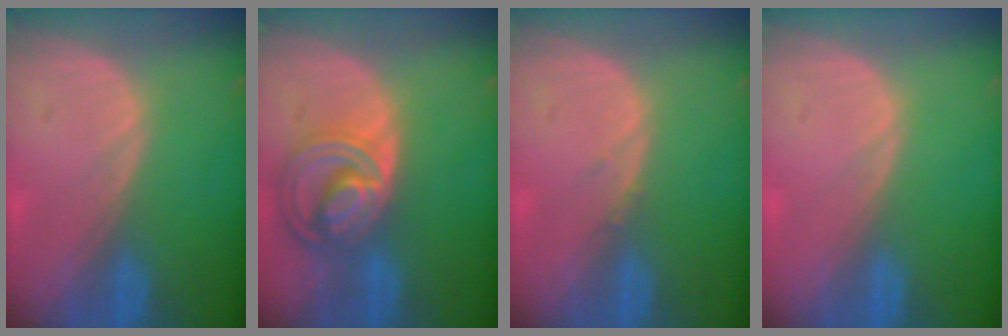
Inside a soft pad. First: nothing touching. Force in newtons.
{"total": 8.6, "press": 7.4, "slide": 4.4}
{"total": 0.6, "press": 0.6, "slide": 0.3}
{"total": 0.0}